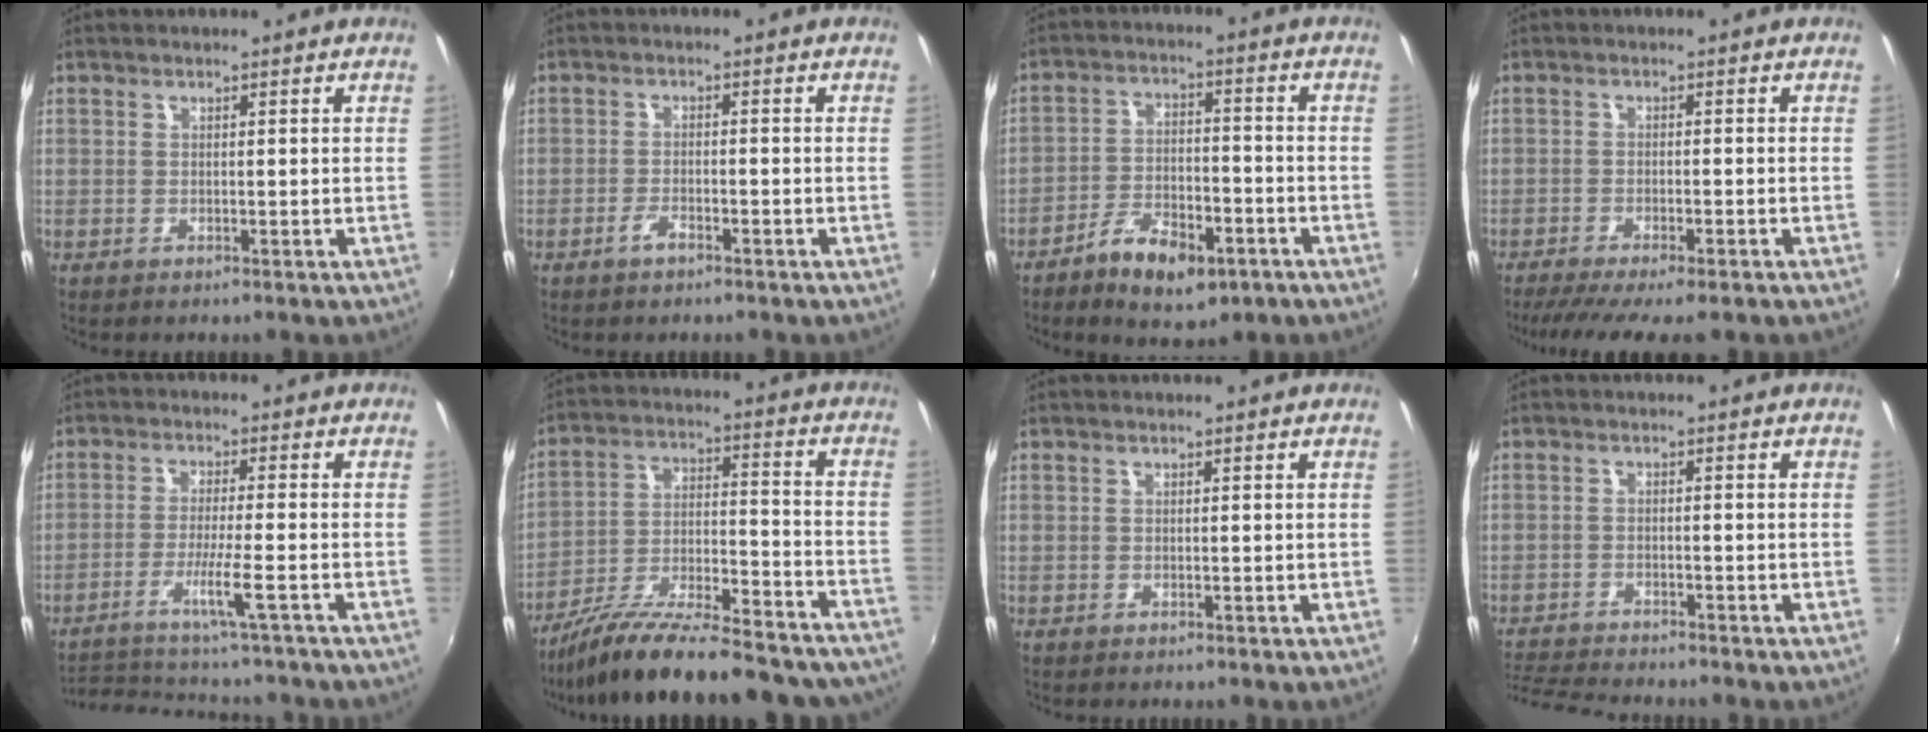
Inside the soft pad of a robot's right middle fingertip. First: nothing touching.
{"total": 2.4, "force": [-1.7, 0.9, 1.4], "torque": [-0.035, 0.000, -0.034]}
{"total": 10.0, "force": [-6.1, 4.6, 6.5], "torque": [-0.138, 0.000, -0.098]}
{"total": 8.4, "force": [-6.8, 1.0, 4.9], "torque": [-0.108, -0.033, -0.109]}
{"total": 12.4, "force": [-10.5, 0.0, 6.5], "torque": [-0.129, -0.031, -0.168]}
{"total": 28.3, "force": [-24.1, 6.8, 13.2], "torque": [-0.217, -0.019, -0.336]}
{"total": 0.0}
{"total": 7.3, "force": [-7.0, 0.6, 1.9], "torque": [-0.063, -0.019, -0.129]}